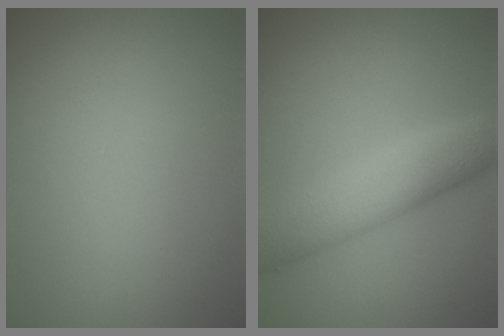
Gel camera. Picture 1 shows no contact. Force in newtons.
{"total": 5.7, "press": 5.7, "slide": 0.2}